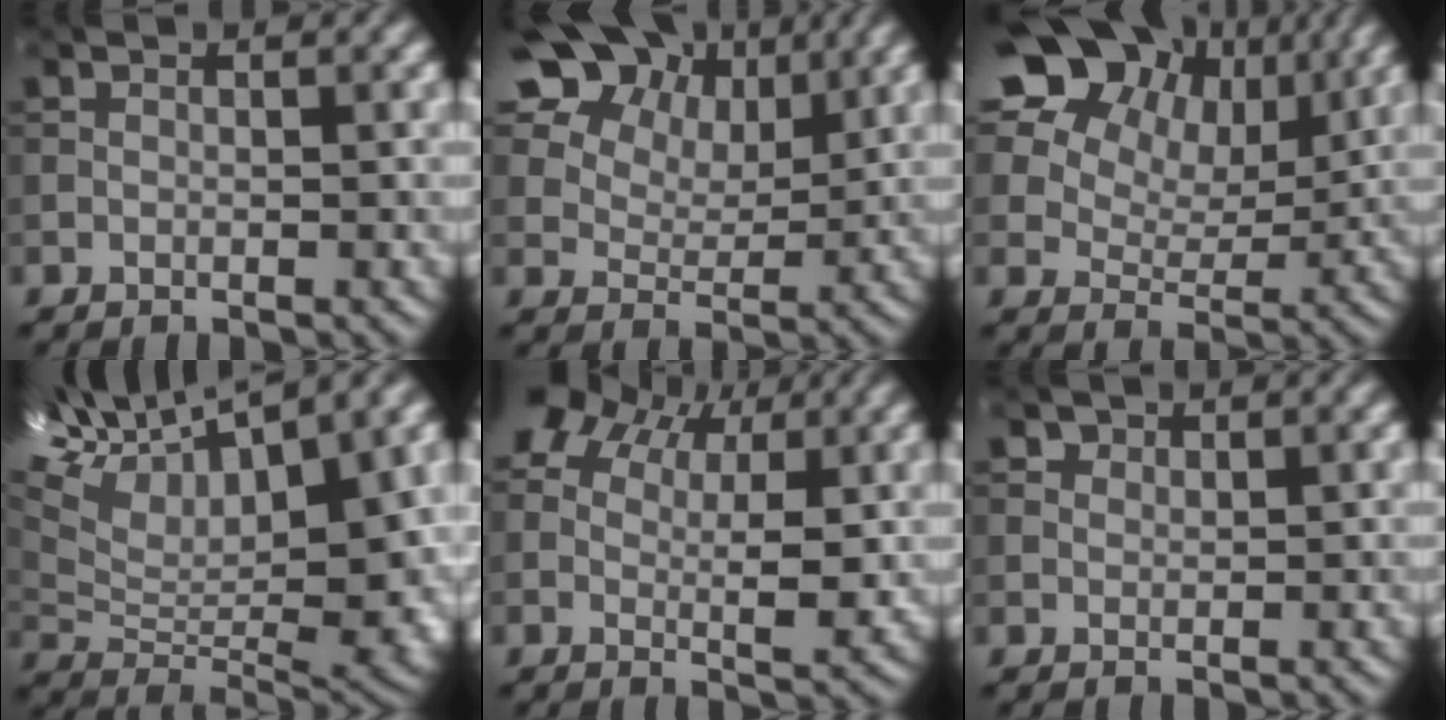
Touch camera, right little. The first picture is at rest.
{"total": 17.3, "force": [10.3, 11.0, 8.4], "torque": [-0.195, 0.040, 0.206]}
{"total": 20.3, "force": [11.1, 13.8, 9.8], "torque": [-0.217, 0.048, 0.215]}
{"total": 16.3, "force": [7.1, 7.6, 12.6], "torque": [-0.203, 0.036, 0.142]}
{"total": 7.7, "force": [3.4, 4.6, 5.3], "torque": [-0.093, 0.005, 0.052]}
{"total": 1.1, "force": [0.8, 0.7, 0.2], "torque": [-0.005, -0.002, 0.012]}